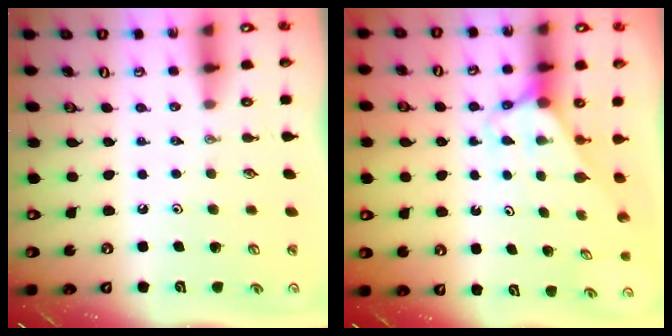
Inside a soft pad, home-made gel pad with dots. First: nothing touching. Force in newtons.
{"total": 2.6, "press": 2.6, "slide": 0.2}